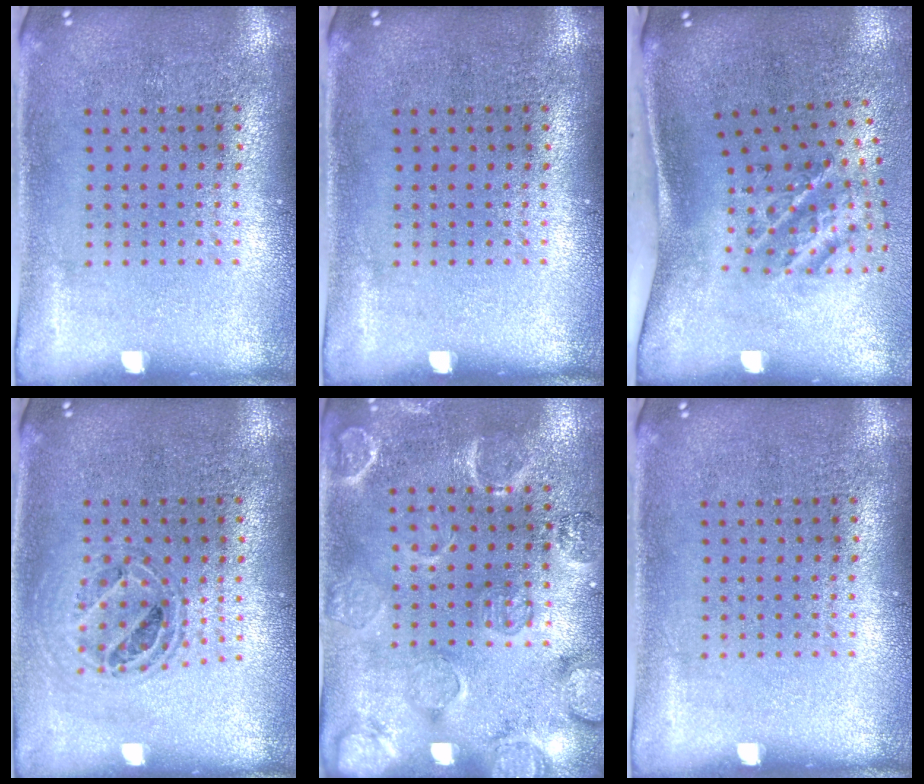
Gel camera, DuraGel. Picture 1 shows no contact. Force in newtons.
{"total": 0.0}
{"total": 2.1, "press": 1.3, "slide": 1.7}
{"total": 0.7, "press": 0.7, "slide": 0.1}
{"total": 2.5, "press": 2.2, "slide": 1.2}
{"total": 0.0}